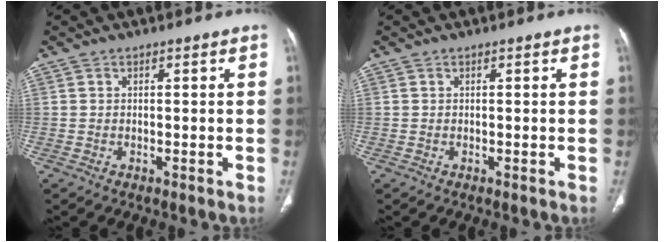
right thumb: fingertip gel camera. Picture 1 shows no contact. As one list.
[{"total": 0.0}]